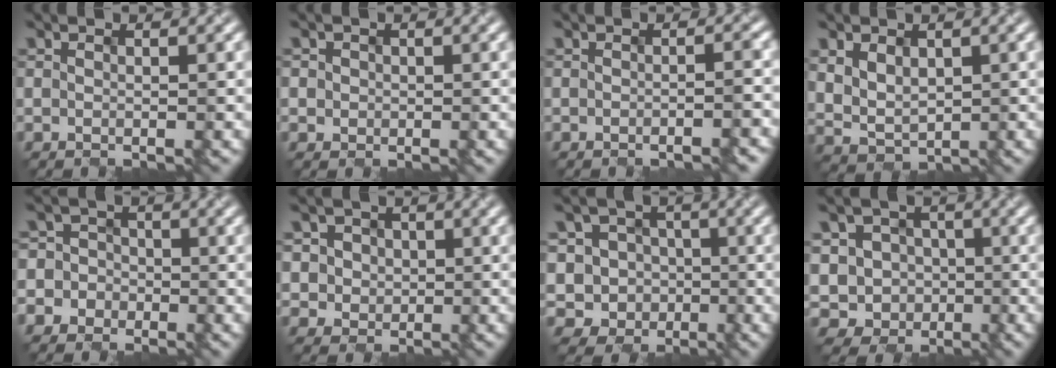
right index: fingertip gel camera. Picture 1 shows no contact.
{"total": 0.9, "force": [-0.2, 0.7, -0.5], "torque": [0.000, -0.001, 0.007]}
{"total": 2.7, "force": [-0.8, 1.1, 2.4], "torque": [-0.012, 0.014, -0.015]}
{"total": 3.1, "force": [0.6, 2.3, 2.0], "torque": [-0.055, 0.000, 0.021]}
{"total": 3.8, "force": [-1.4, 3.5, -0.2], "torque": [0.031, 0.025, -0.048]}
{"total": 3.0, "force": [0.3, 3.0, 0.3], "torque": [-0.021, 0.006, 0.012]}
{"total": 5.9, "force": [-2.2, 5.4, 1.1], "torque": [-0.023, 0.019, -0.063]}
{"total": 6.5, "force": [-1.8, 5.9, 1.9], "torque": [-0.041, 0.017, -0.057]}